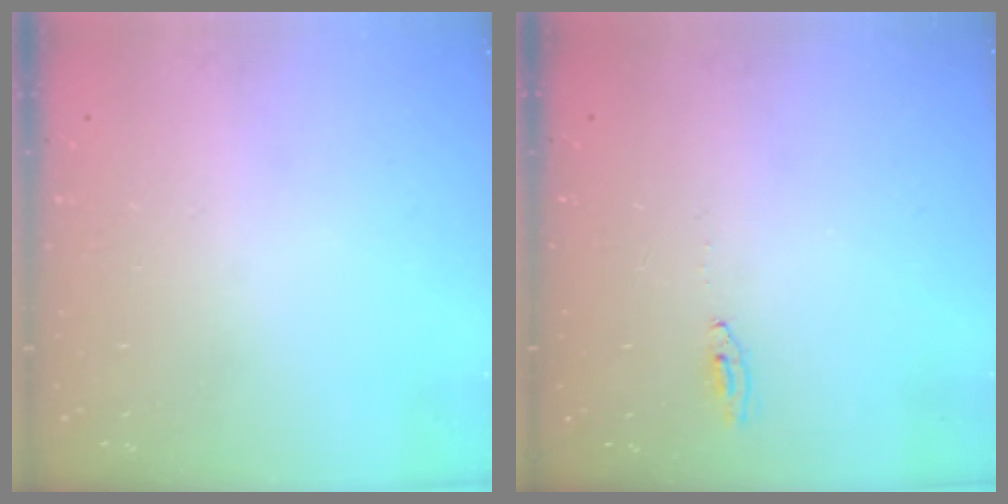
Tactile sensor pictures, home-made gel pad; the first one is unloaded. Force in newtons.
{"total": 2.0, "press": 2.0, "slide": 0.2}